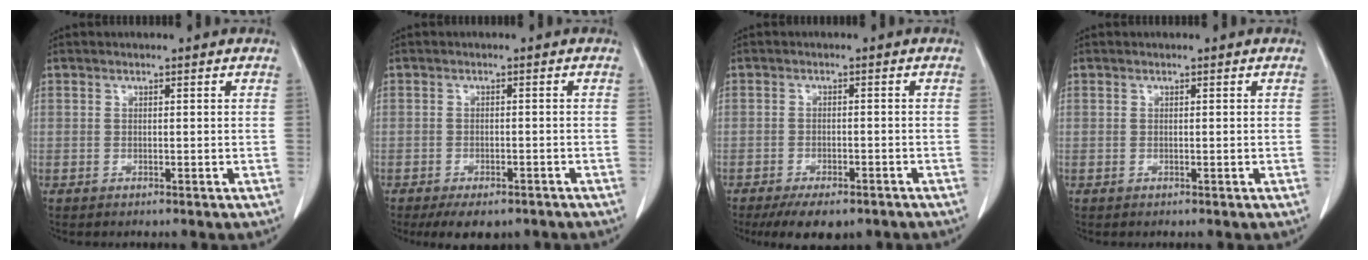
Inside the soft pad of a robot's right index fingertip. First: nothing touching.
{"total": 6.4, "force": [-4.9, 2.8, 3.0], "torque": [-0.033, -0.002, -0.063]}
{"total": 7.9, "force": [-5.9, 3.1, 4.2], "torque": [-0.052, -0.003, -0.082]}
{"total": 0.0}